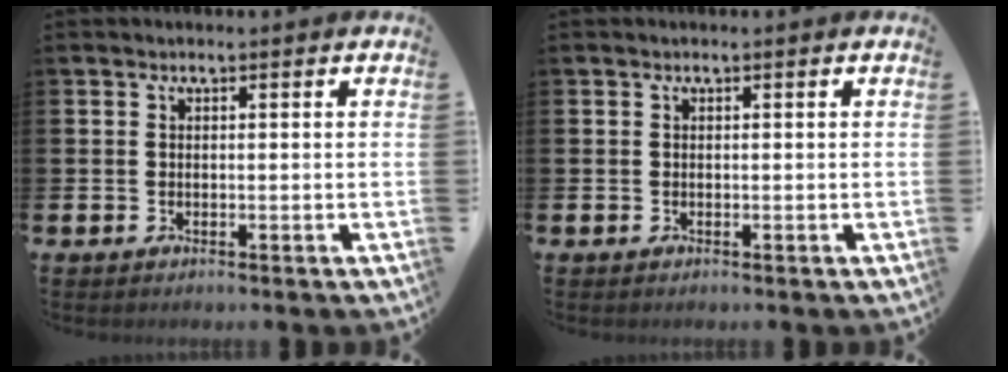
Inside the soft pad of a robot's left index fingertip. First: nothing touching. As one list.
[{"total": 0.0}]